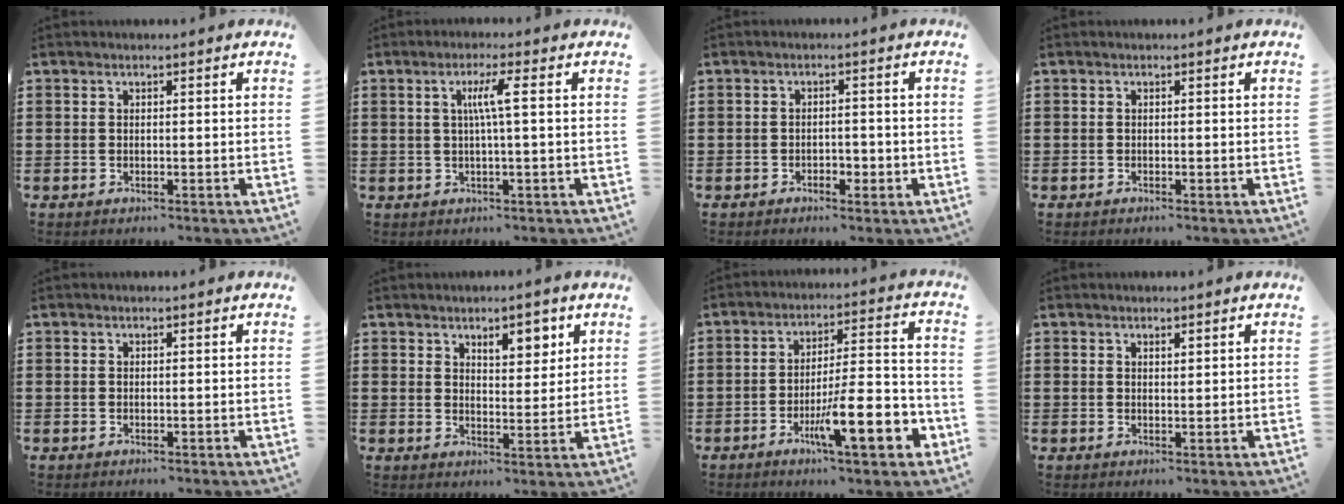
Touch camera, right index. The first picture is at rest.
{"total": 4.1, "force": [0.5, -0.2, 4.1], "torque": [-0.078, -0.001, 0.003]}
{"total": 1.8, "force": [-1.1, 1.0, 0.9], "torque": [-0.021, 0.001, -0.024]}
{"total": 0.0}
{"total": 0.0}
{"total": 4.7, "force": [3.0, 2.0, 3.1], "torque": [-0.035, -0.004, 0.046]}
{"total": 12.2, "force": [-5.5, 3.1, 10.5], "torque": [-0.164, 0.008, -0.090]}
{"total": 0.8, "force": [0.7, 0.3, 0.3], "torque": [-0.006, 0.001, 0.013]}